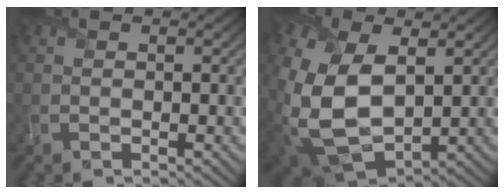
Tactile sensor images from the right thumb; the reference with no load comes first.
{"total": 16.8, "force": [-0.1, 10.9, 12.9], "torque": [-0.308, -0.044, 0.021]}